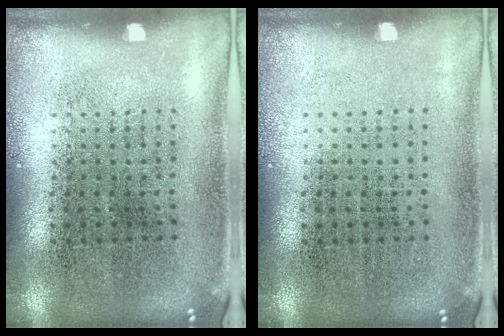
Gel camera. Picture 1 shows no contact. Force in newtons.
{"total": 0.0}